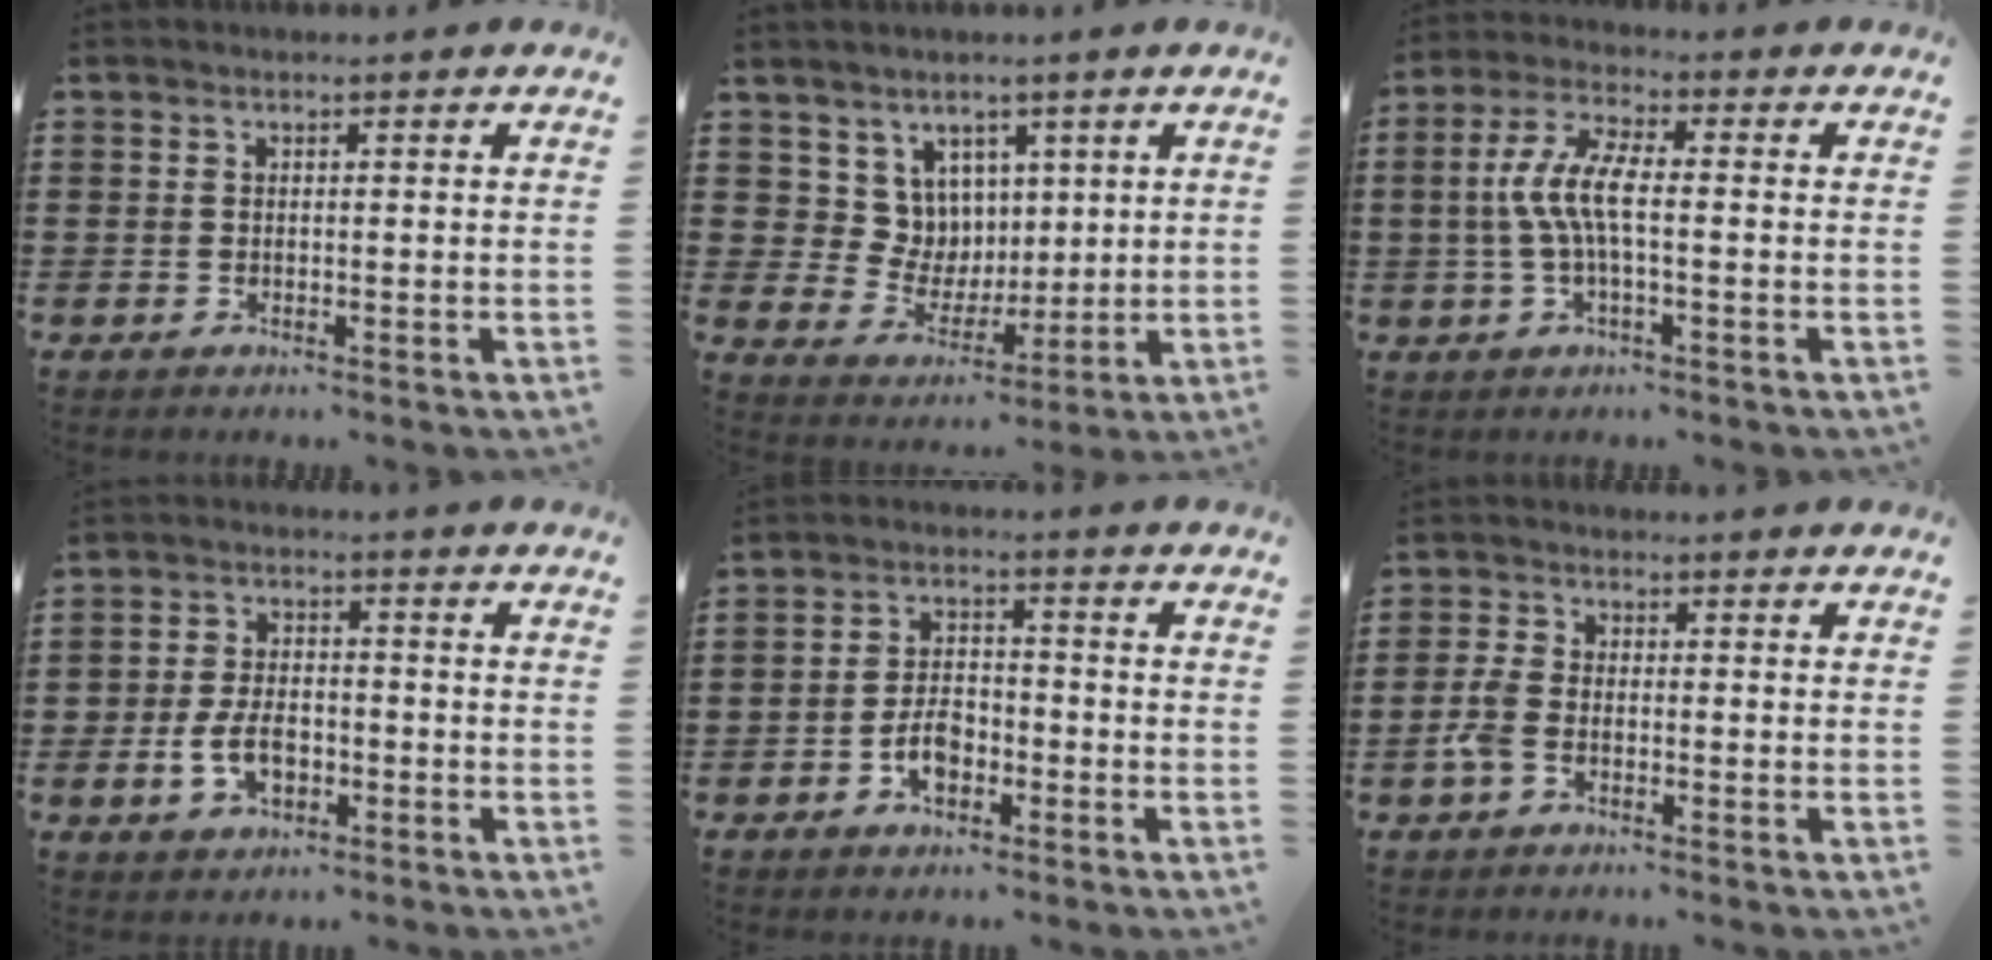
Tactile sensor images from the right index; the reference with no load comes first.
{"total": 7.2, "force": [3.4, 6.3, 0.6], "torque": [-0.054, -0.013, 0.070]}
{"total": 7.1, "force": [-0.6, 2.1, 6.8], "torque": [-0.156, -0.007, -0.022]}
{"total": 5.3, "force": [-2.1, 3.3, 3.5], "torque": [-0.077, 0.005, -0.041]}
{"total": 4.8, "force": [-2.1, 2.7, 3.4], "torque": [-0.073, 0.003, -0.042]}
{"total": 3.5, "force": [-1.7, 1.8, 2.6], "torque": [-0.074, -0.005, -0.039]}